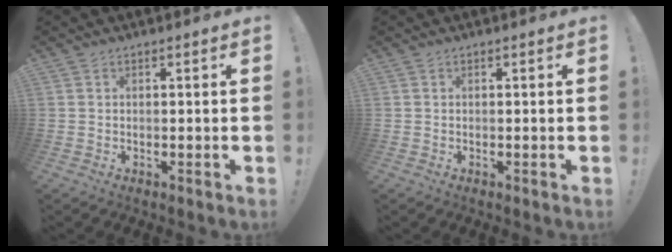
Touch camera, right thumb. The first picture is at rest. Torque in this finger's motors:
{"motor_torque": [0.00, 0.00, -0.12, 0.12, 0.02]}